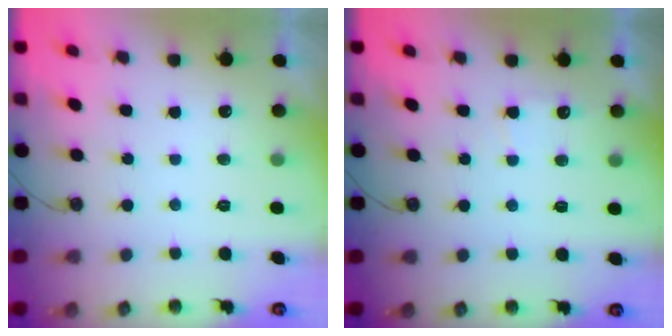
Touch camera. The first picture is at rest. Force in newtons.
{"total": 5.2, "press": 5.2, "slide": 0.6}